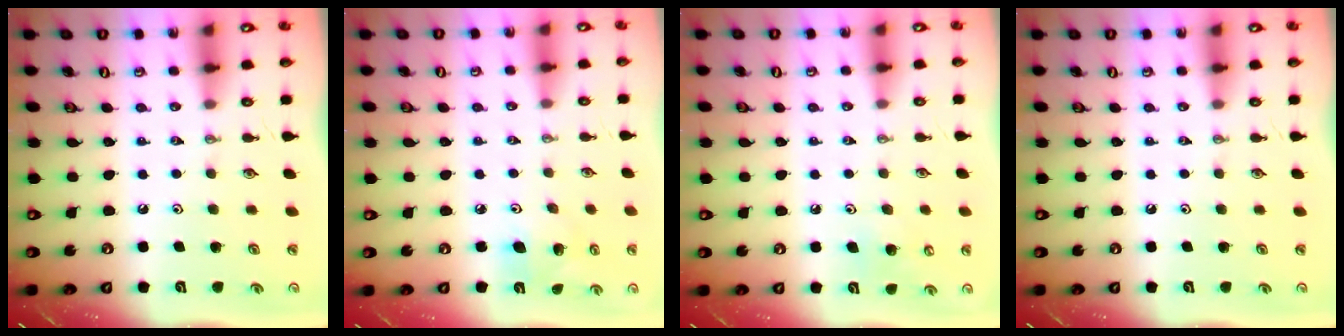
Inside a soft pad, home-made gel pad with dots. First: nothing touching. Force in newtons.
{"total": 7.8, "press": 7.7, "slide": 1.3}
{"total": 7.8, "press": 7.6, "slide": 1.6}
{"total": 0.0}